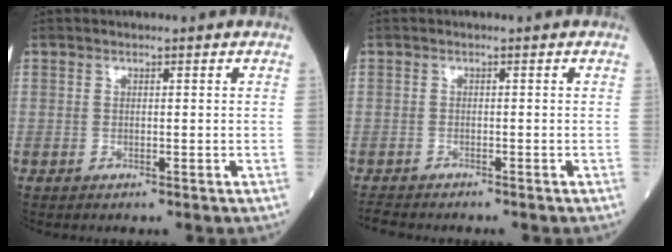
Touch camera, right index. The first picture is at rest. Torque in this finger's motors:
{"motor_torque": [-0.76, 0.47, -1.05, -0.21]}